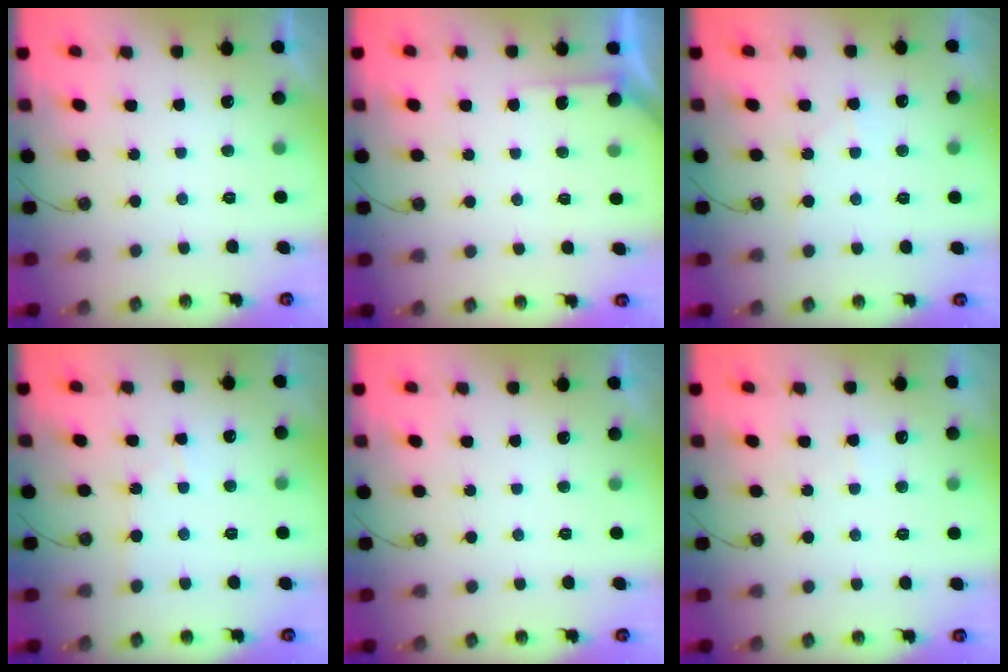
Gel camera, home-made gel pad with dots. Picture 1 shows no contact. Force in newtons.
{"total": 3.8, "press": 3.8, "slide": 0.4}
{"total": 4.6, "press": 4.6, "slide": 0.7}
{"total": 3.0, "press": 2.9, "slide": 0.5}
{"total": 0.0}
{"total": 3.4, "press": 3.4, "slide": 0.3}